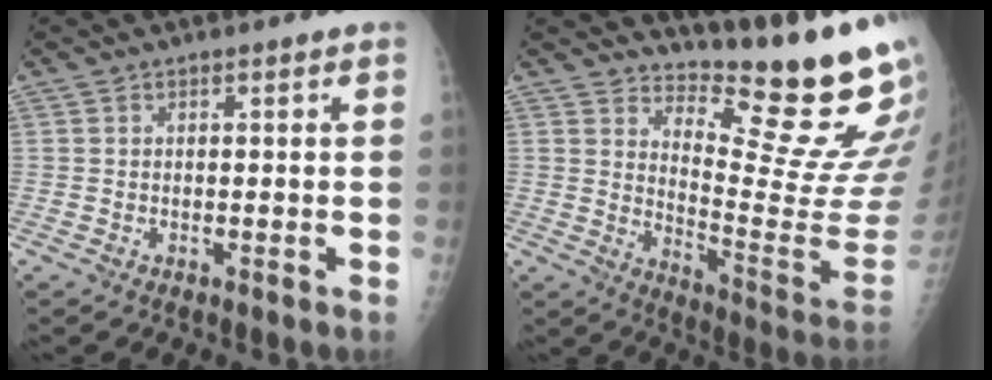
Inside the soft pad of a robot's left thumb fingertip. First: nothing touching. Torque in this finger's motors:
{"motor_torque": [0.43, 0.25, -0.23, -0.48, 0.16]}